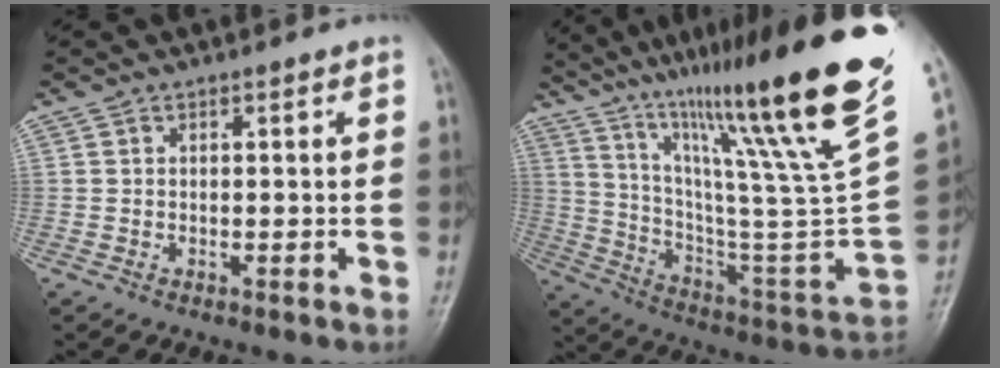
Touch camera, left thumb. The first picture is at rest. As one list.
[{"total": 35.4, "force": [22.8, 4.2, 26.8], "torque": [-0.361, -0.098, 0.365]}]